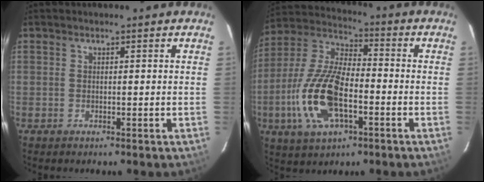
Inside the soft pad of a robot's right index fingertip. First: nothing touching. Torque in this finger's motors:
{"motor_torque": [2.13, -0.01, 0.53, 0.21]}